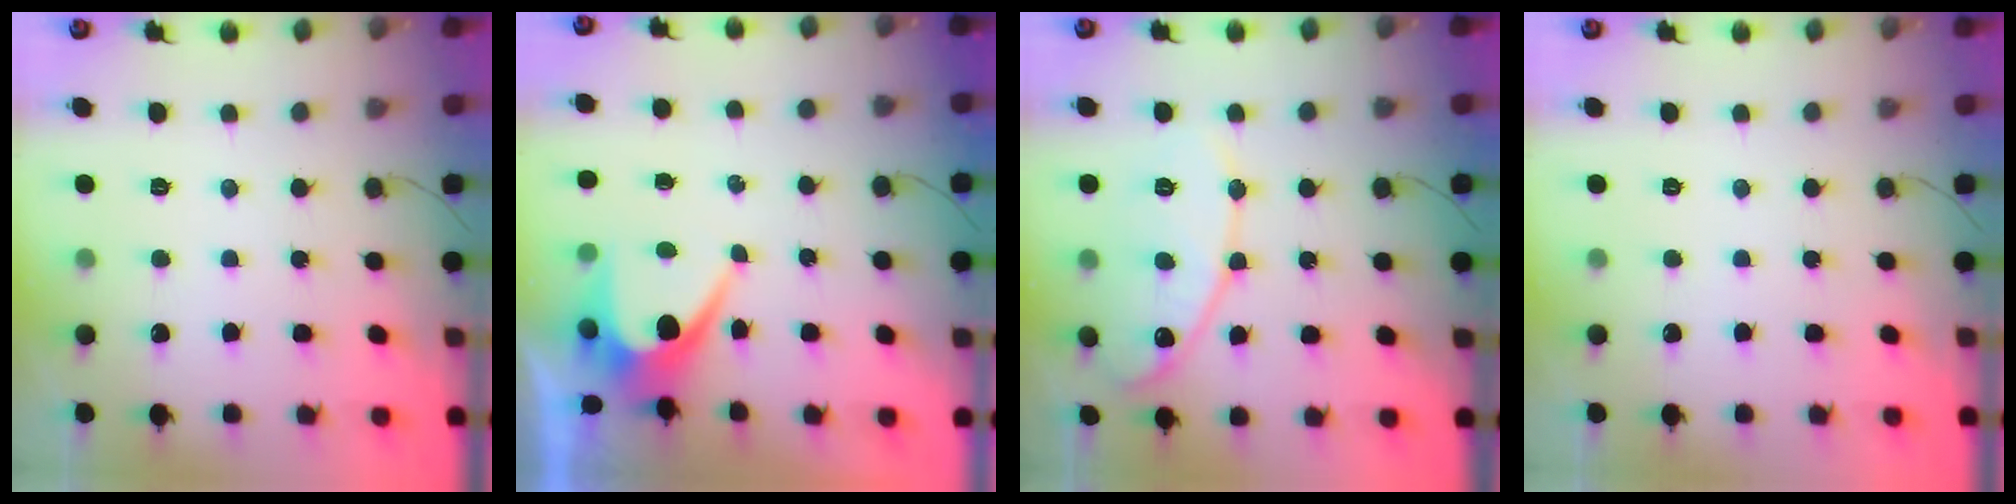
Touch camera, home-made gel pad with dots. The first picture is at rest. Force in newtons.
{"total": 7.3, "press": 7.3, "slide": 0.3}
{"total": 11.9, "press": 11.8, "slide": 1.1}
{"total": 0.0}